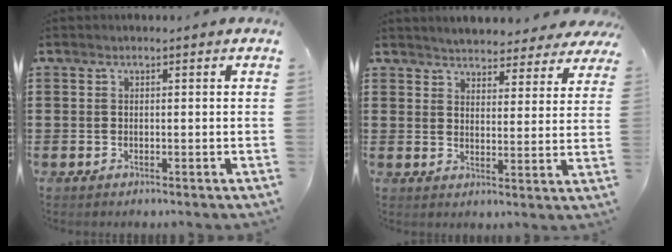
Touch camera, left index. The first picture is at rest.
{"total": 3.7, "force": [3.7, 0.1, 0.0], "torque": [-0.020, -0.022, 0.065]}